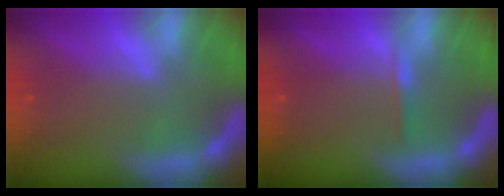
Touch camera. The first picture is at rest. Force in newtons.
{"total": 0.9}